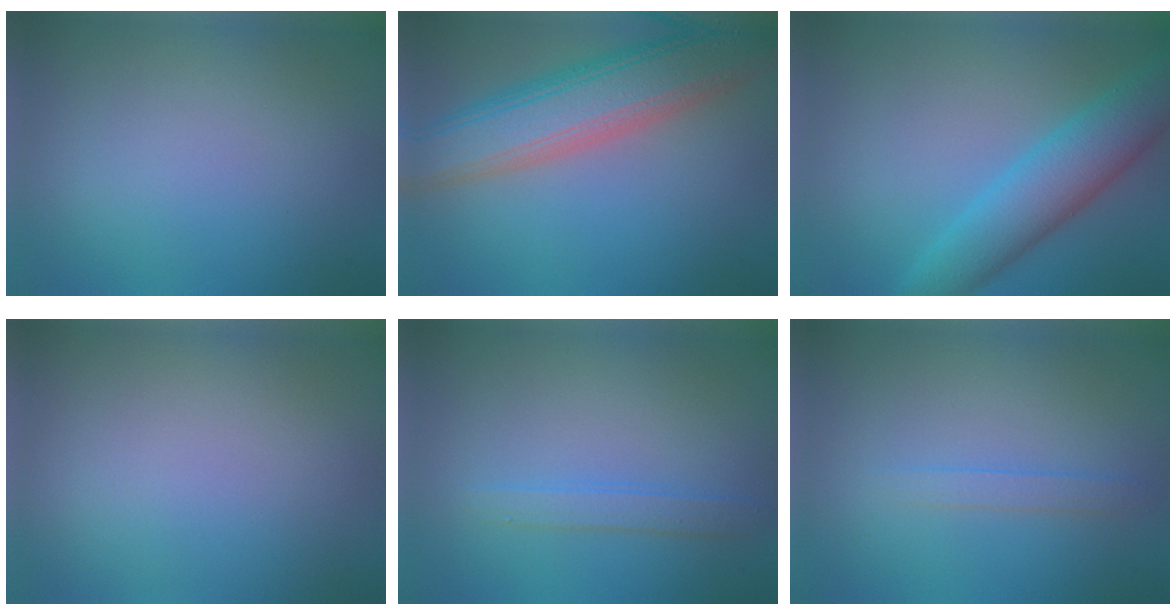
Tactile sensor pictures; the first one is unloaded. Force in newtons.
{"total": 8.5, "press": 8.5, "slide": 0.5}
{"total": 6.1, "press": 6.1, "slide": 0.1}
{"total": 0.0}
{"total": 1.6, "press": 1.6, "slide": 0.0}
{"total": 1.1, "press": 1.1, "slide": 0.0}